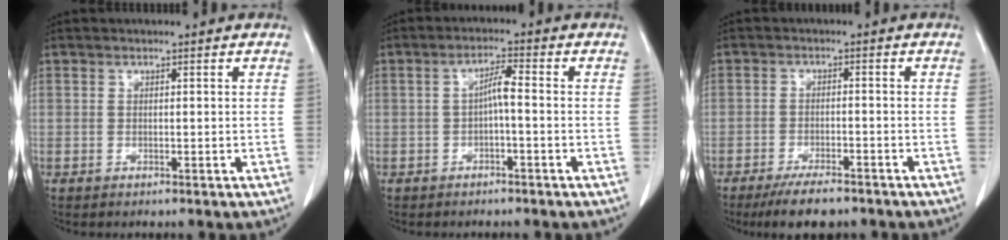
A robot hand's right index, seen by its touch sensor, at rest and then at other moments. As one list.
[{"total": 3.0, "force": [-0.5, 0.2, 3.0], "torque": [-0.052, 0.010, -0.008]}, {"total": 6.6, "force": [-5.4, 1.8, 3.5], "torque": [-0.056, -0.008, -0.087]}]